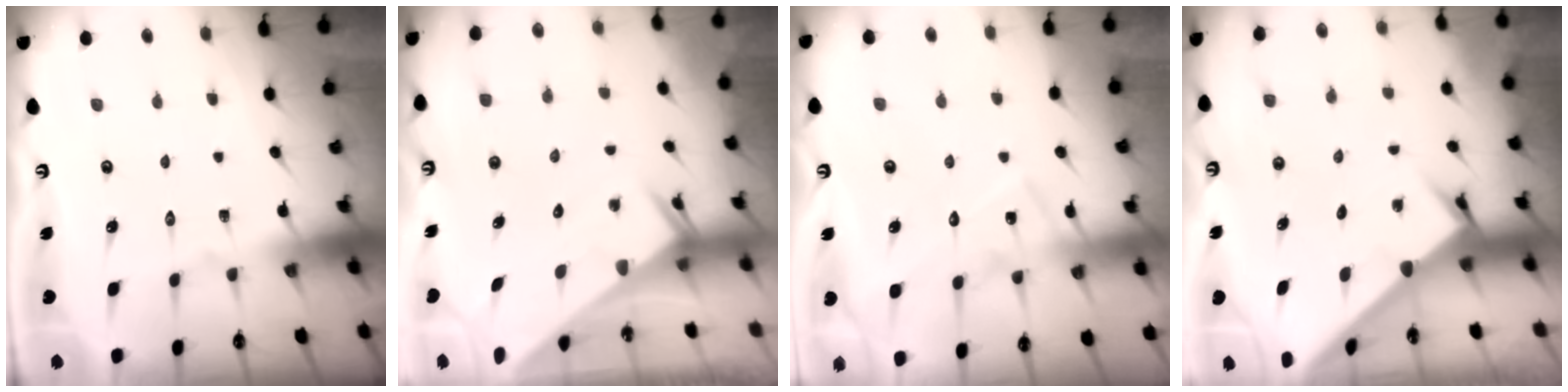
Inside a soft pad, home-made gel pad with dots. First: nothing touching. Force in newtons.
{"total": 2.6, "press": 2.6, "slide": 0.1}
{"total": 11.1, "press": 11.1, "slide": 0.9}
{"total": 2.5, "press": 2.5, "slide": 0.2}